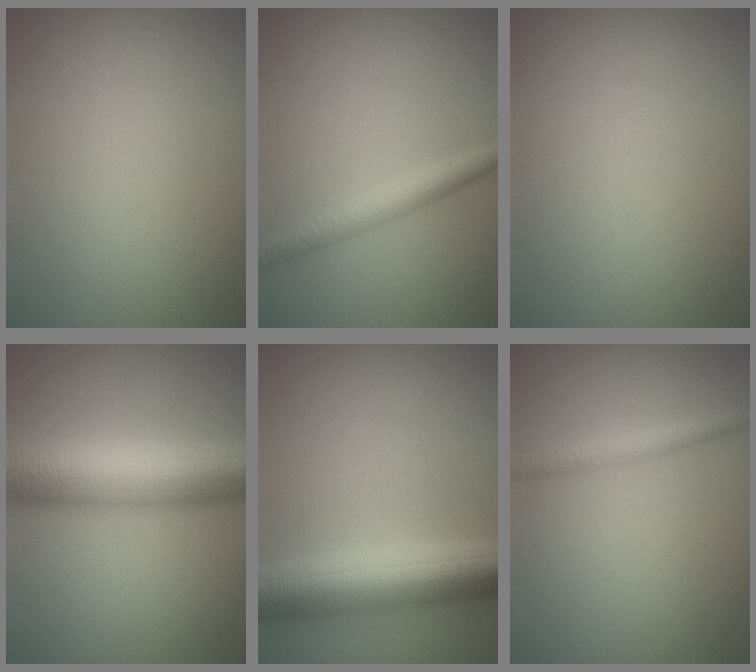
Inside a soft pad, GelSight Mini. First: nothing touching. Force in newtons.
{"total": 2.5, "press": 2.5, "slide": 0.0}
{"total": 0.0}
{"total": 9.3, "press": 9.3, "slide": 0.1}
{"total": 8.4, "press": 8.4, "slide": 0.2}
{"total": 1.8, "press": 1.8, "slide": 0.0}